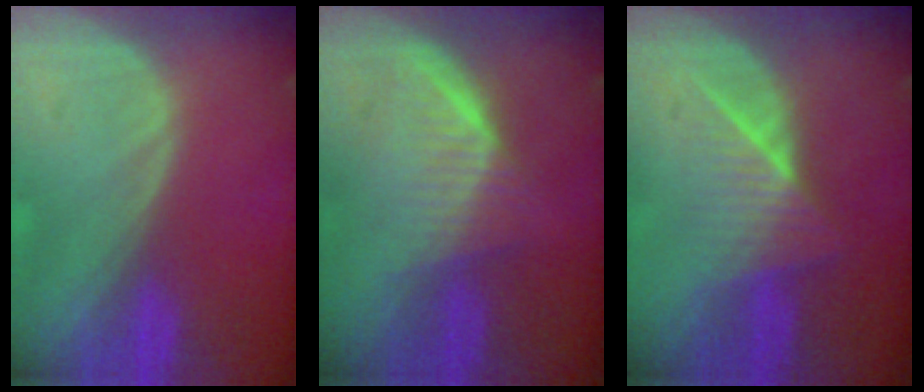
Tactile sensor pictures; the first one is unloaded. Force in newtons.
{"total": 5.8, "press": 5.8, "slide": 0.5}
{"total": 6.5, "press": 6.0, "slide": 2.7}